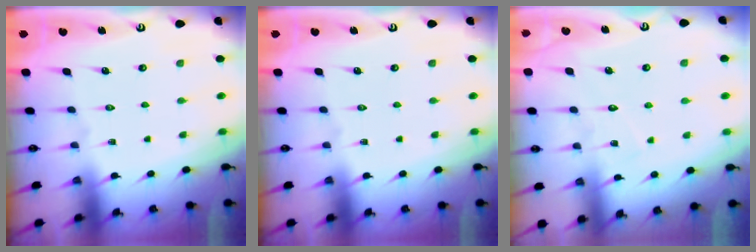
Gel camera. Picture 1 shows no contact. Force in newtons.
{"total": 0.0}
{"total": 5.6, "press": 5.6, "slide": 0.5}